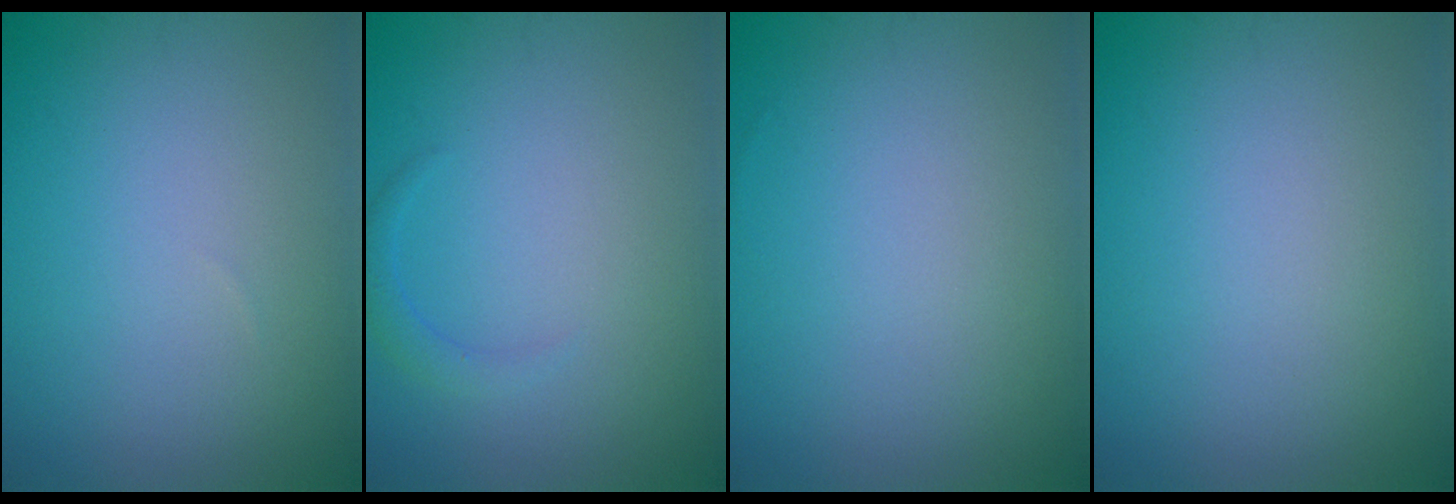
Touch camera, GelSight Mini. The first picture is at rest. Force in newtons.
{"total": 1.1, "press": 1.1, "slide": 0.1}
{"total": 0.0}
{"total": 0.0}